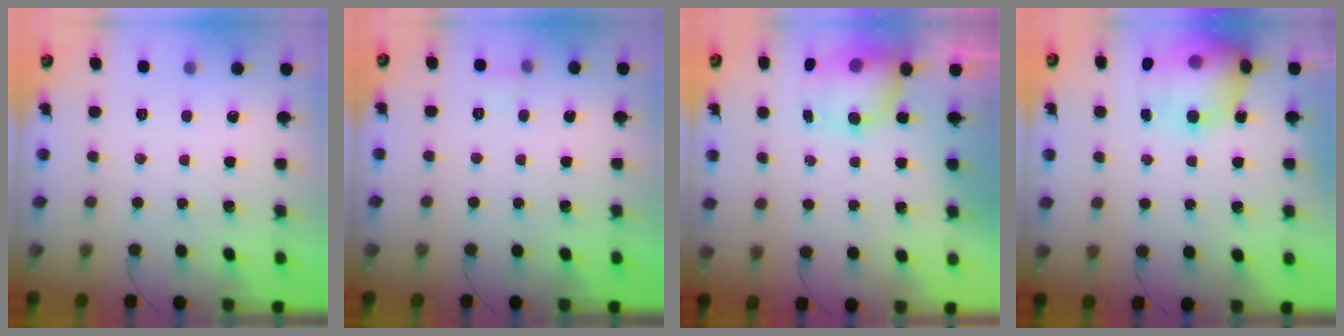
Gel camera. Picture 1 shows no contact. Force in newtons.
{"total": 5.0, "press": 4.8, "slide": 1.5}
{"total": 8.0, "press": 7.8, "slide": 1.3}
{"total": 19.8, "press": 19.5, "slide": 3.8}